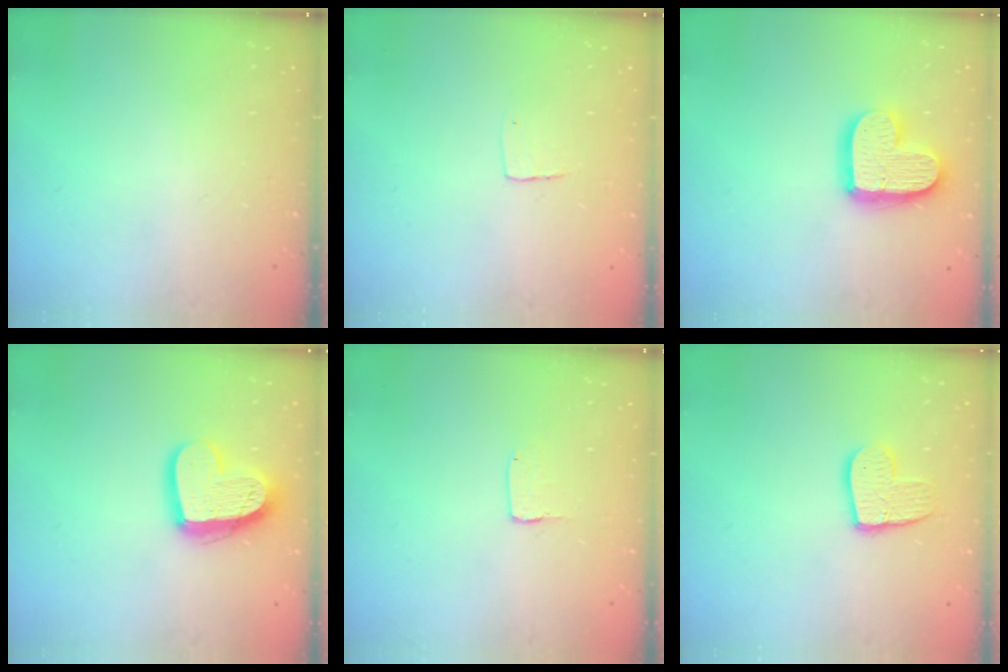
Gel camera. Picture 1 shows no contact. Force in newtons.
{"total": 4.3, "press": 4.3, "slide": 0.3}
{"total": 16.1, "press": 16.1, "slide": 1.3}
{"total": 15.9, "press": 15.8, "slide": 1.4}
{"total": 2.0, "press": 2.0, "slide": 0.1}
{"total": 10.5, "press": 10.5, "slide": 0.8}